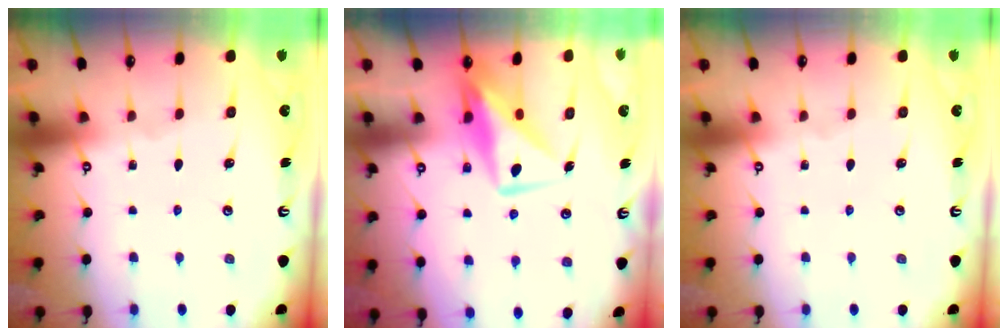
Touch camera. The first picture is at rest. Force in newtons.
{"total": 11.4, "press": 11.4, "slide": 0.9}
{"total": 0.0}